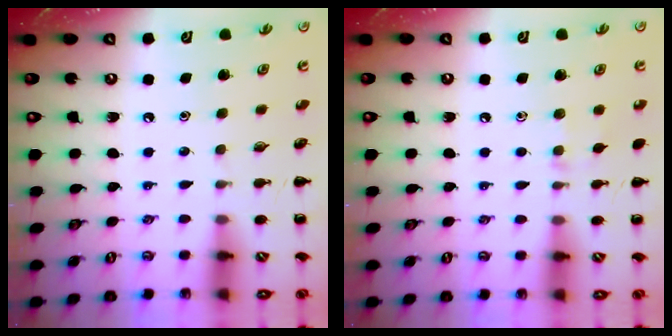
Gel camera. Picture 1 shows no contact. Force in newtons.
{"total": 5.6, "press": 5.3, "slide": 1.9}